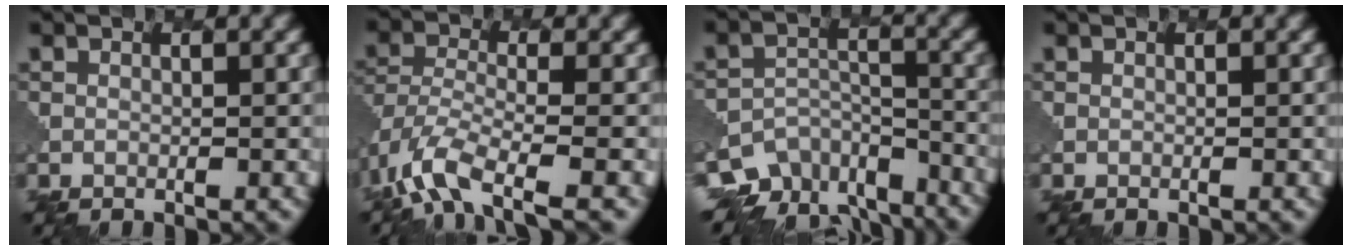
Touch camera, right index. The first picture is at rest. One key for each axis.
{"total": 7.4, "fx": -4.4, "fy": 2.9, "fz": 5.2, "tx": -0.115, "ty": -0.013, "tz": -0.093}
{"total": 9.6, "fx": -8.0, "fy": 5.0, "fz": 2.1, "tx": -0.024, "ty": -0.002, "tz": -0.102}
{"total": 0.0}